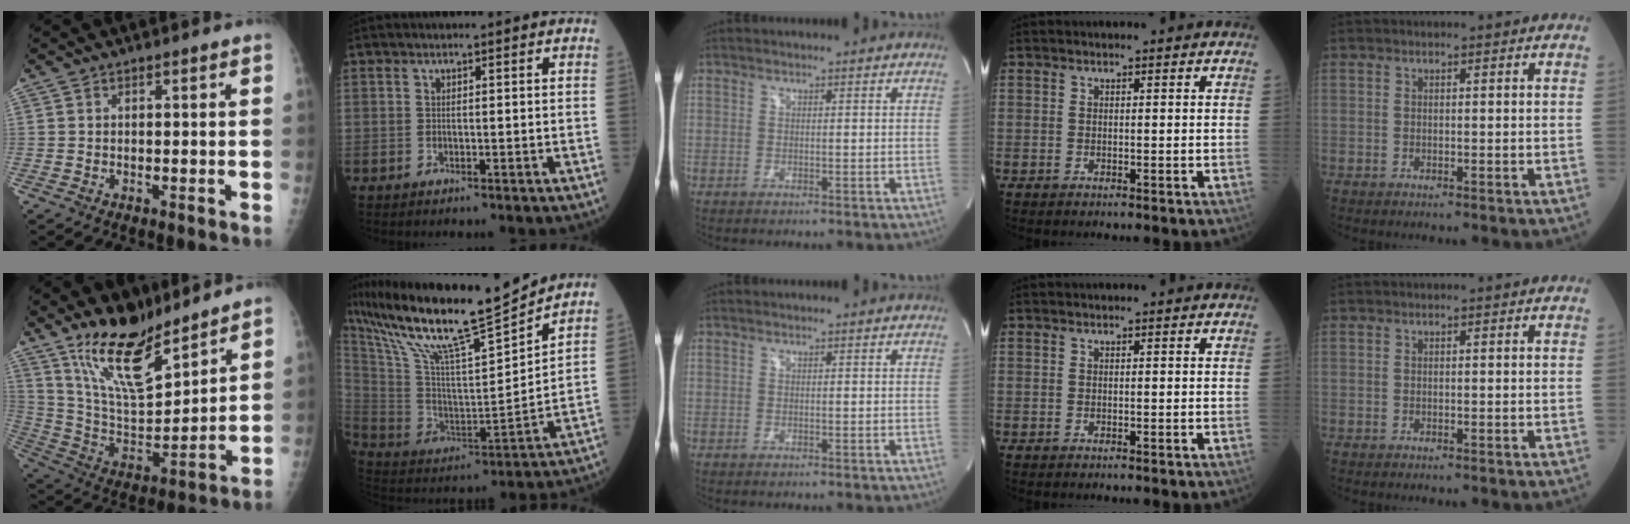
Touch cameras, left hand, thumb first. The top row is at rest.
{"thumb": {"total": 16.9, "force": [12.8, 5.5, 9.6], "torque": [-0.137, -0.083, 0.245]}, "index": {"total": 19.7, "force": [16.6, -0.1, 10.7], "torque": [-0.208, -0.011, 0.295]}}